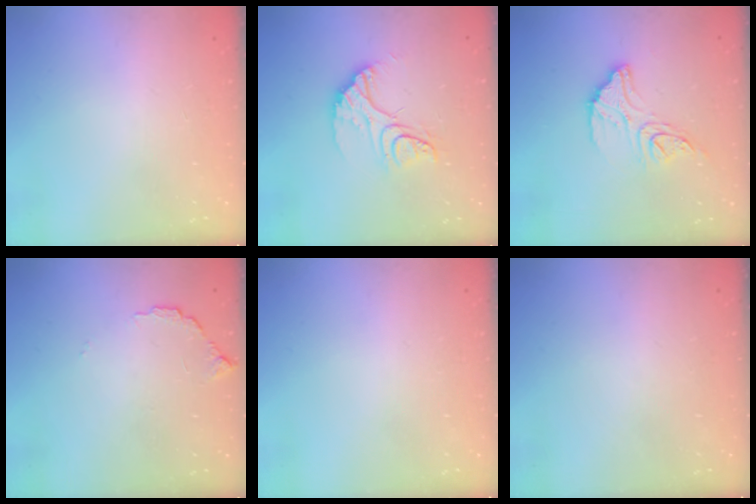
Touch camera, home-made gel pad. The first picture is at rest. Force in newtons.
{"total": 13.5, "press": 13.4, "slide": 1.3}
{"total": 13.1, "press": 13.1, "slide": 1.1}
{"total": 7.4, "press": 7.4, "slide": 0.4}
{"total": 0.0}
{"total": 0.0}